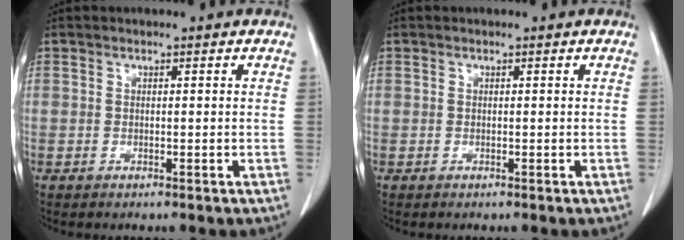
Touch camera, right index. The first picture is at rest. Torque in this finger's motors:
{"motor_torque": [0.00, 0.00, 0.00, 0.00]}